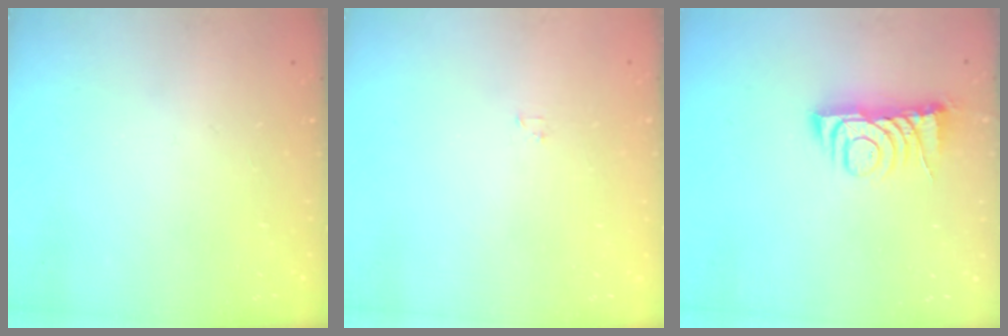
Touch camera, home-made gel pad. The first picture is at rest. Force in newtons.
{"total": 1.2, "press": 1.2, "slide": 0.2}
{"total": 7.0, "press": 7.0, "slide": 0.9}